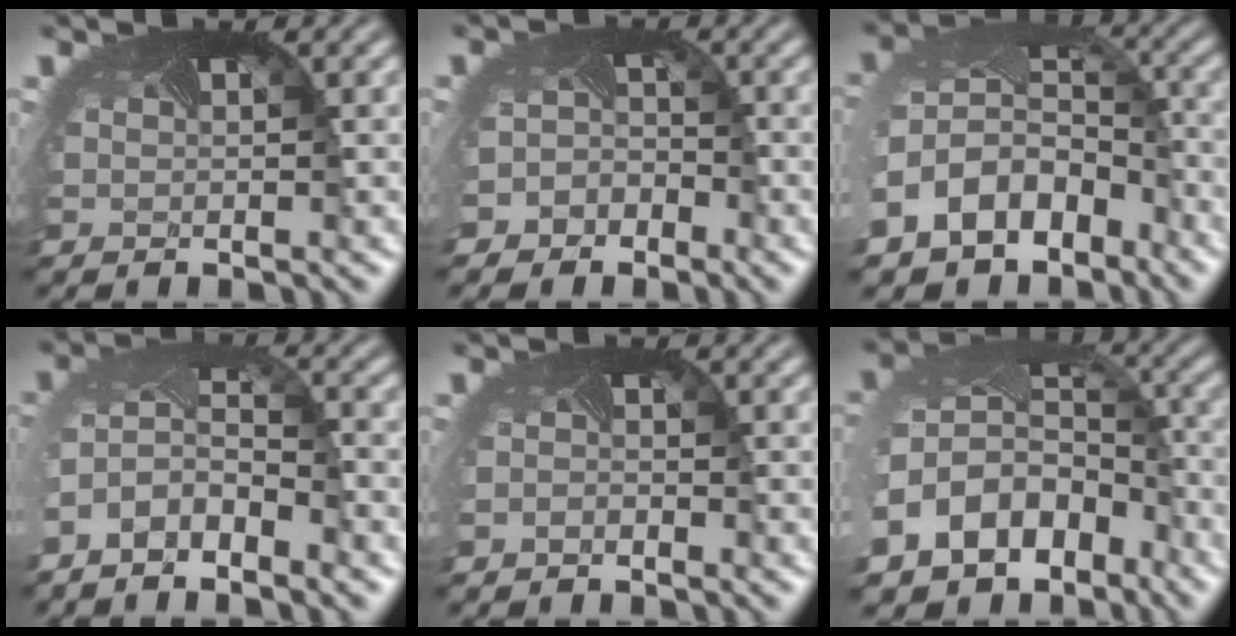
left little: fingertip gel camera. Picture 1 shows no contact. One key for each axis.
{"total": 3.1, "fx": -2.4, "fy": 1.8, "fz": -0.5, "tx": 0.009, "ty": 0.002, "tz": -0.046}
{"total": 11.6, "fx": -5.5, "fy": 8.9, "fz": 4.9, "tx": -0.147, "ty": -0.034, "tz": -0.085}
{"total": 4.8, "fx": -3.0, "fy": 2.1, "fz": 3.2, "tx": -0.086, "ty": -0.009, "tz": -0.061}
{"total": 1.0, "fx": -0.9, "fy": 0.3, "fz": -0.3, "tx": -0.013, "ty": -0.010, "tz": -0.019}
{"total": 15.4, "fx": -7.5, "fy": 12.1, "fz": 5.9, "tx": -0.156, "ty": -0.049, "tz": -0.115}